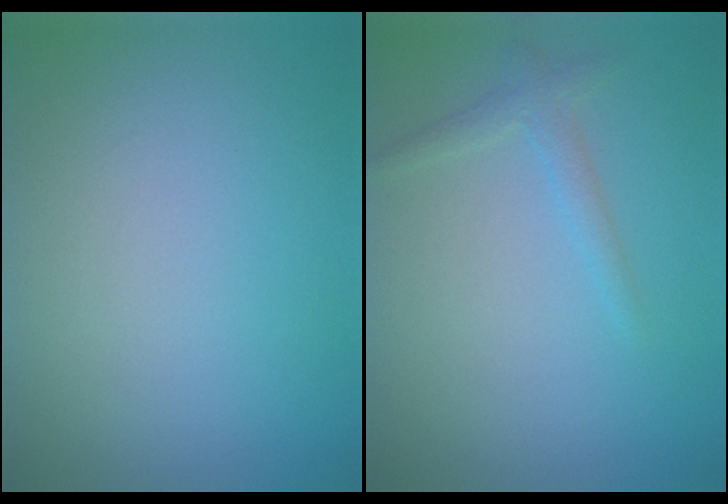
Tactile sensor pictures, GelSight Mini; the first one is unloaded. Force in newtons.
{"total": 1.5, "press": 1.5, "slide": 0.1}